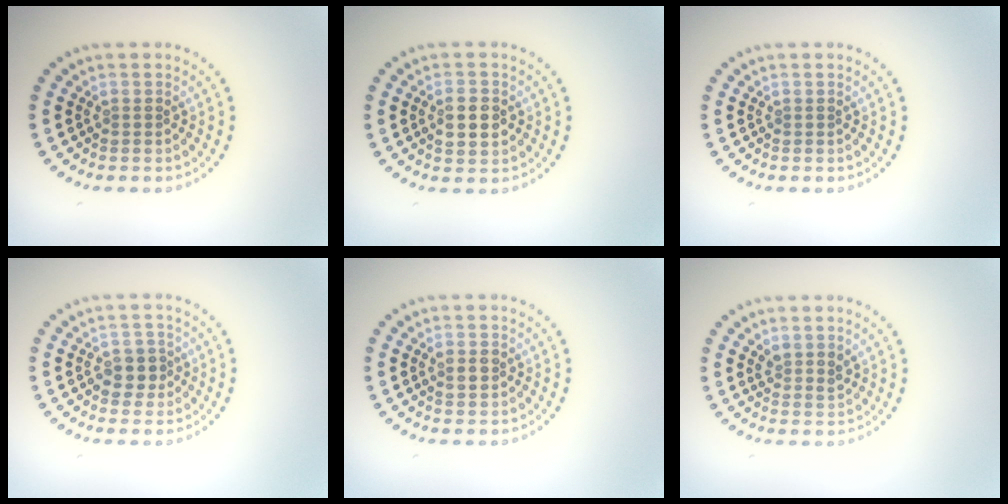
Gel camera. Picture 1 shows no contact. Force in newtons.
{"total": 3.0, "press": 3.0, "slide": 0.1}
{"total": 0.0}
{"total": 2.4, "press": 2.2, "slide": 0.8}
{"total": 1.4, "press": 1.4, "slide": 0.2}
{"total": 1.4, "press": 1.2, "slide": 0.8}